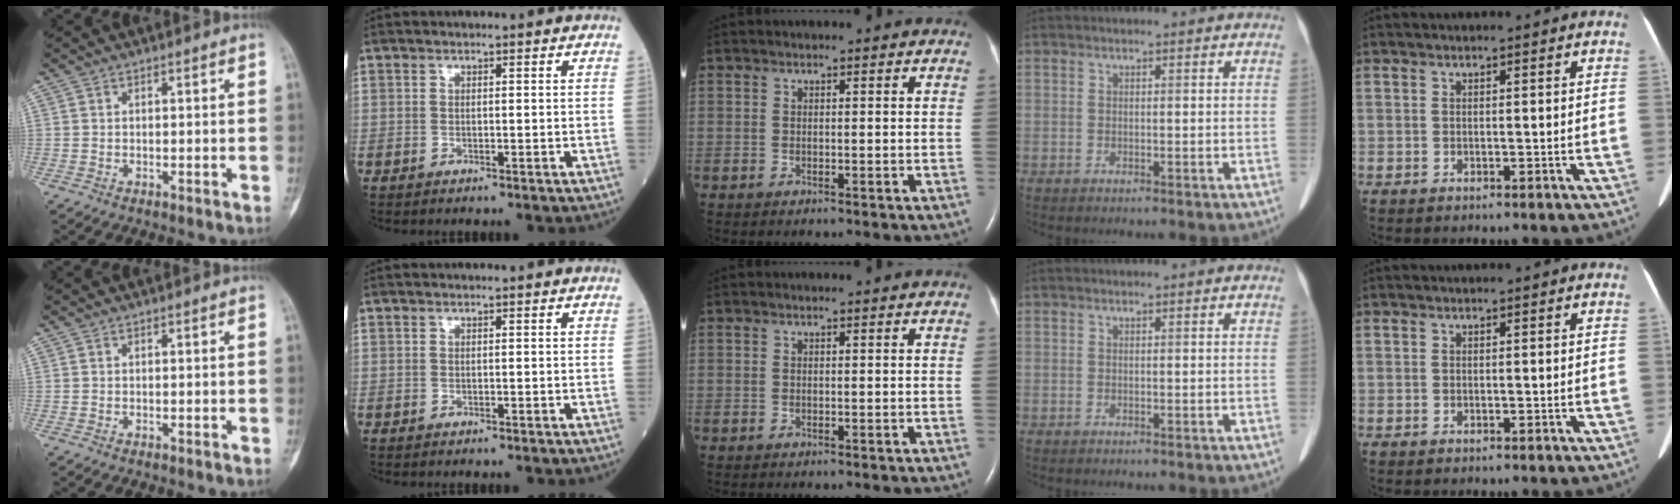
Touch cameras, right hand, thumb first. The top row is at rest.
{}